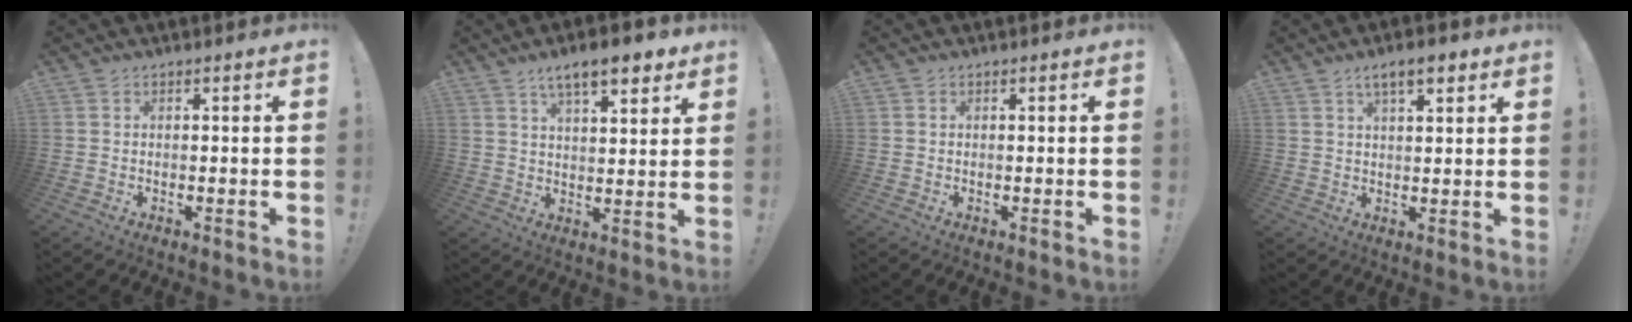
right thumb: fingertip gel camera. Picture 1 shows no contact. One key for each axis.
{"total": 10.2, "fx": 6.6, "fy": 3.4, "fz": 7.0, "tx": -0.098, "ty": -0.035, "tz": 0.111}
{"total": 0.0}
{"total": 6.9, "fx": 4.1, "fy": 2.6, "fz": 4.9, "tx": -0.068, "ty": -0.013, "tz": 0.068}